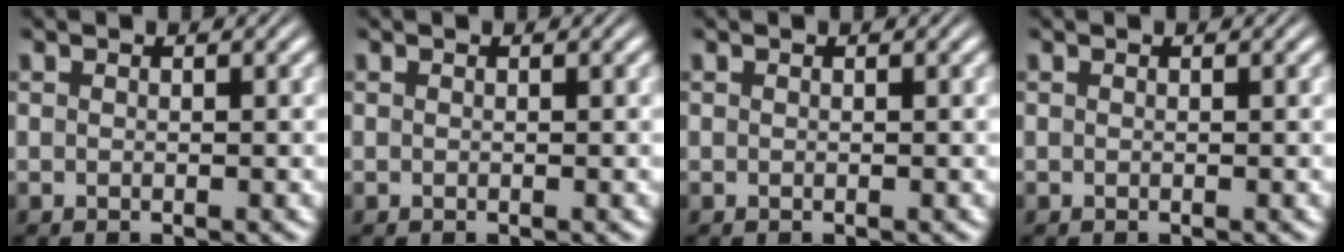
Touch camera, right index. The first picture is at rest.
{"total": 0.0}
{"total": 0.0}
{"total": 0.0}